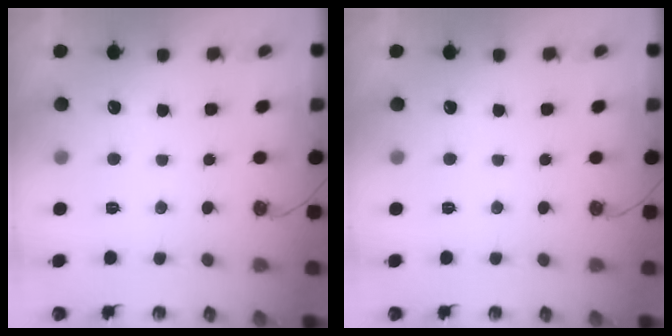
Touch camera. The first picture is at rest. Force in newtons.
{"total": 0.0}